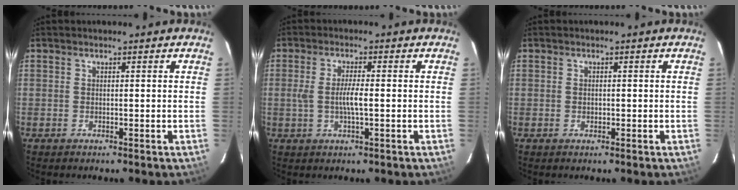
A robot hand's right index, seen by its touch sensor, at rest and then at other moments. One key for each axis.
{"total": 4.2, "fx": -0.5, "fy": 0.5, "fz": 4.2, "tx": -0.078, "ty": -0.001, "tz": -0.009}
{"total": 0.6, "fx": -0.1, "fy": 0.5, "fz": 0.2, "tx": -0.002, "ty": 0.000, "tz": -0.001}